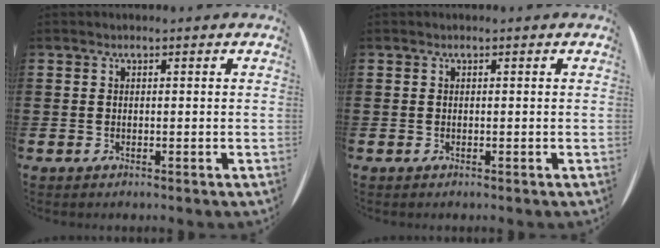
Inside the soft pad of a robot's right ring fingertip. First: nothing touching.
{"total": 0.0}